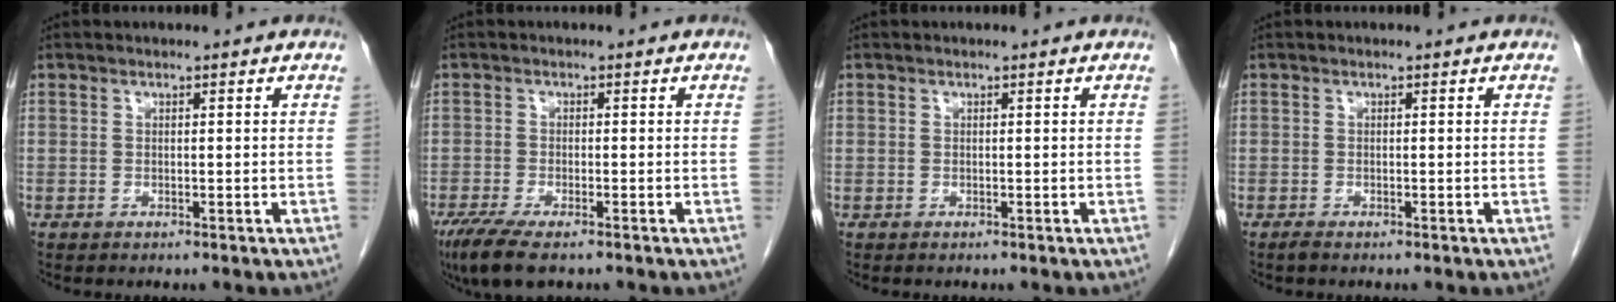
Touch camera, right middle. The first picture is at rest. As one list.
[{"total": 6.4, "force": [-4.4, 1.5, 4.4], "torque": [-0.083, -0.017, -0.073]}, {"total": 0.0}, {"total": 0.5, "force": [-0.4, 0.0, 0.3], "torque": [-0.009, -0.001, -0.009]}]